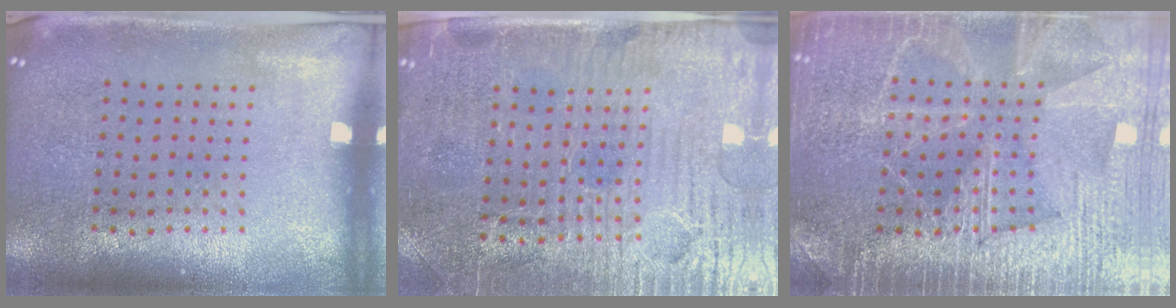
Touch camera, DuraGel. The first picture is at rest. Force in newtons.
{"total": 3.7, "press": 3.4, "slide": 1.3}
{"total": 4.0, "press": 4.0, "slide": 0.6}